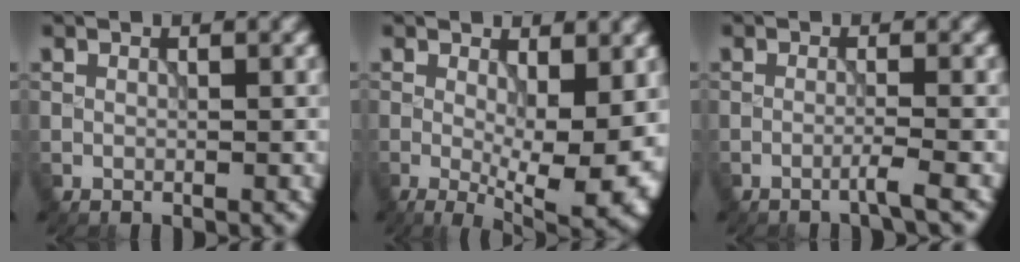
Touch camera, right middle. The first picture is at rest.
{"total": 9.3, "force": [-0.6, 3.6, 8.5], "torque": [-0.129, -0.020, -0.005]}
{"total": 1.6, "force": [-0.9, 0.0, 1.3], "torque": [-0.015, 0.004, -0.031]}